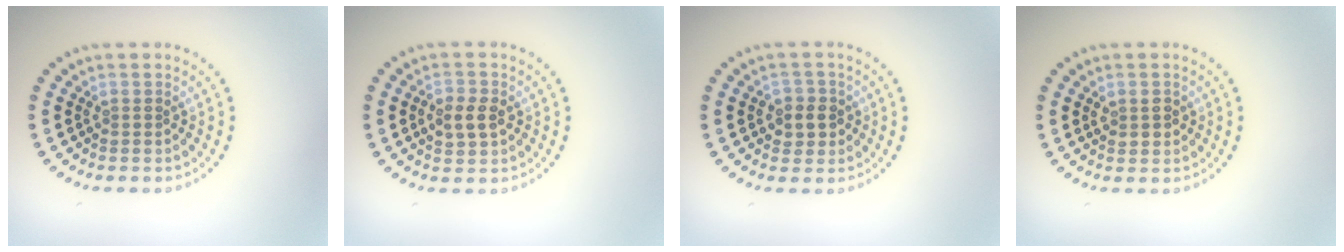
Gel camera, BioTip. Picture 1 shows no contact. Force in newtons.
{"total": 2.7, "press": 2.7, "slide": 0.1}
{"total": 2.3, "press": 2.2, "slide": 0.8}
{"total": 1.5, "press": 1.4, "slide": 0.4}